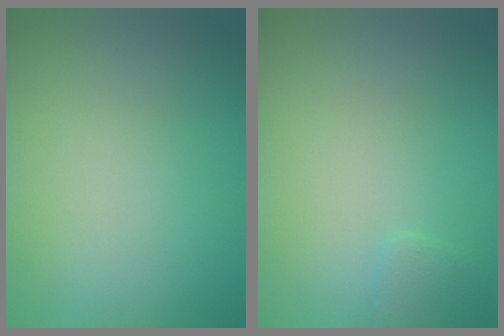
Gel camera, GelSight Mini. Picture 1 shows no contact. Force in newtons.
{"total": 1.0, "press": 1.0, "slide": 0.1}